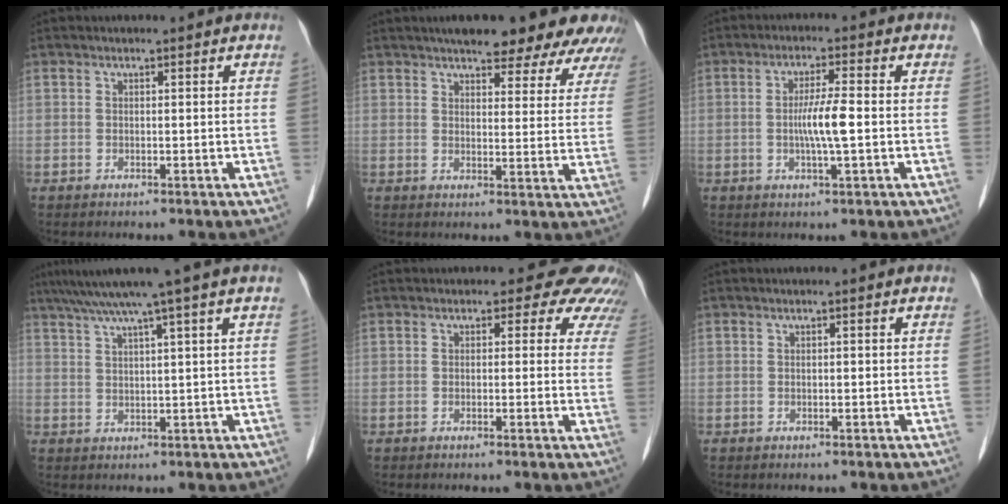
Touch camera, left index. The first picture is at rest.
{"total": 18.9, "force": [16.1, 5.0, 8.4], "torque": [-0.091, 0.008, 0.179]}
{"total": 5.1, "force": [-0.6, 0.2, 5.1], "torque": [-0.101, -0.005, -0.011]}
{"total": 8.0, "force": [5.6, -2.1, 5.4], "torque": [-0.084, 0.023, 0.088]}
{"total": 8.2, "force": [7.2, 3.7, 1.4], "torque": [0.020, 0.003, 0.041]}
{"total": 0.0}